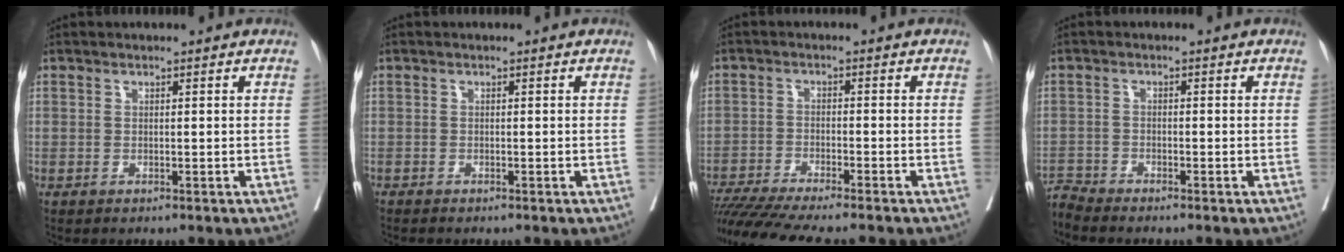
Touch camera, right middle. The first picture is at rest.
{"total": 0.8, "force": [-0.7, -0.1, 0.2], "torque": [-0.004, -0.001, -0.017]}
{"total": 15.1, "force": [-13.2, -0.1, 7.2], "torque": [-0.117, -0.029, -0.211]}
{"total": 2.8, "force": [-2.6, -1.0, -0.5], "torque": [0.004, -0.017, -0.054]}